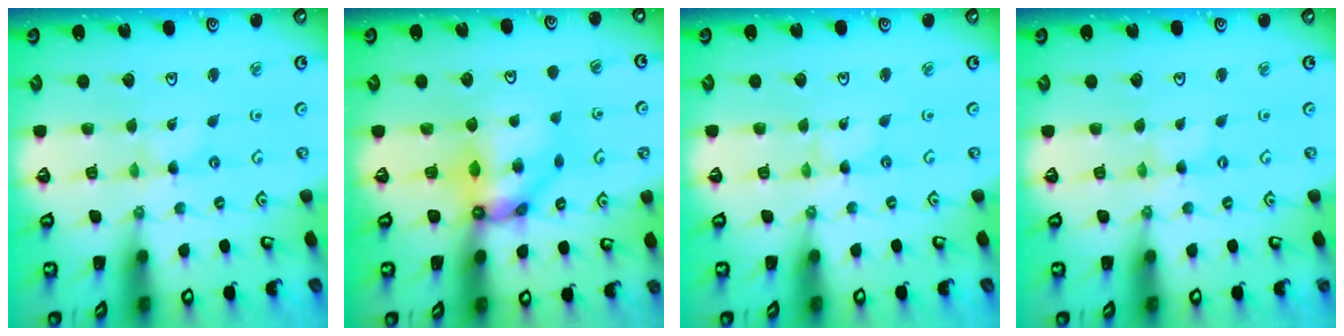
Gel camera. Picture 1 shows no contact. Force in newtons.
{"total": 10.4, "press": 10.2, "slide": 1.6}
{"total": 0.0}
{"total": 0.0}